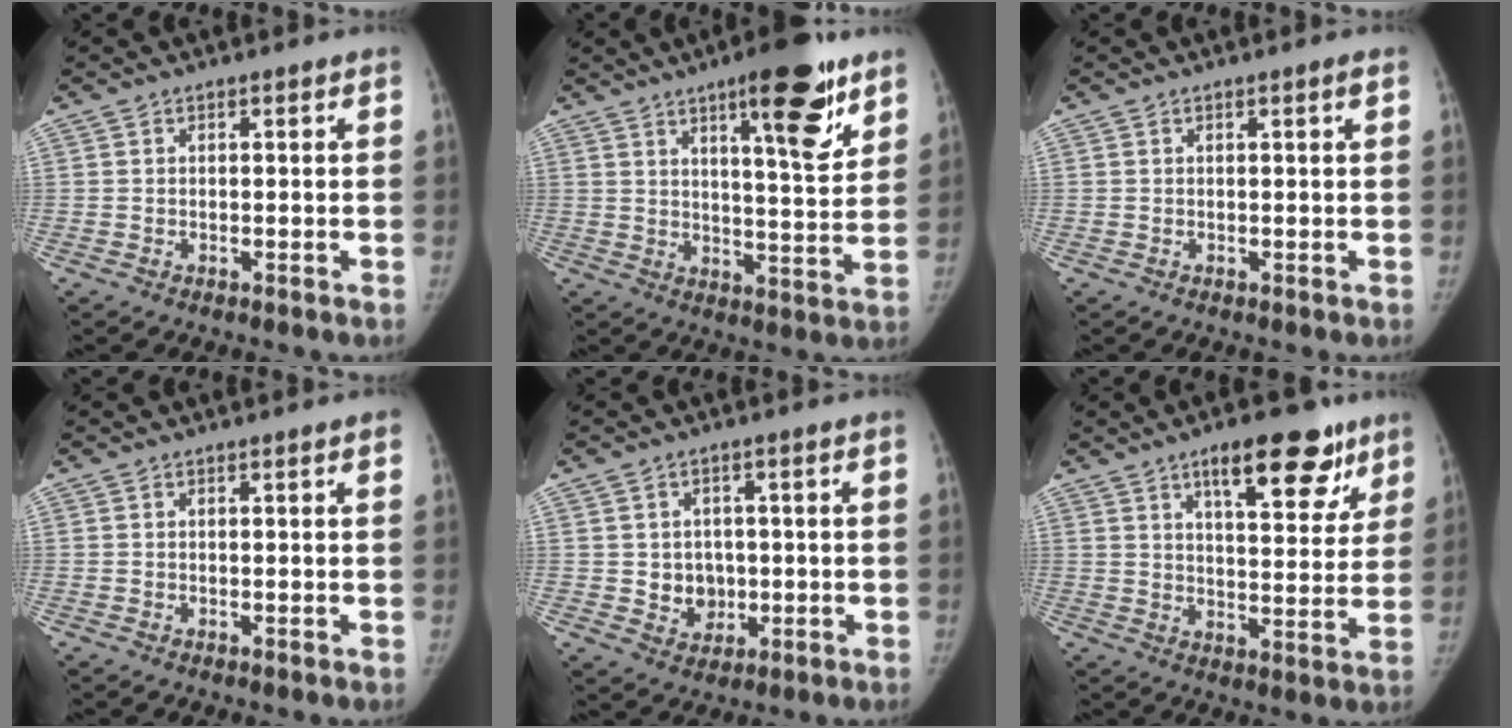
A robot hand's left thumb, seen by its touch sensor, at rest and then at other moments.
{"total": 14.6, "force": [8.4, 3.7, 11.3], "torque": [-0.132, -0.047, 0.120]}
{"total": 0.6, "force": [0.2, -0.1, 0.6], "torque": [-0.011, 0.002, 0.004]}
{"total": 0.8, "force": [0.4, 0.0, 0.7], "torque": [-0.013, 0.002, 0.003]}
{"total": 5.5, "force": [-0.3, 5.0, 2.5], "torque": [-0.004, 0.003, 0.005]}
{"total": 15.1, "force": [9.0, 6.0, 10.5], "torque": [-0.100, -0.031, 0.129]}